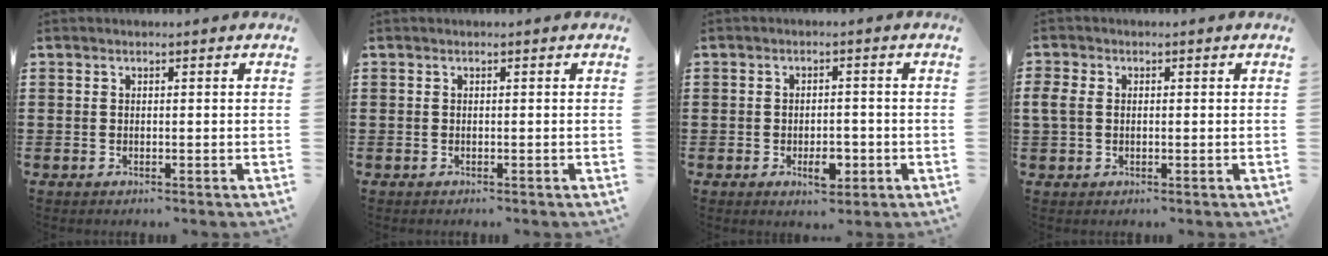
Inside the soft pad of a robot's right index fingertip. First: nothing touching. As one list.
[{"total": 0.0}, {"total": 4.1, "force": [-1.6, 2.1, 3.1], "torque": [-0.051, 0.005, -0.027]}, {"total": 2.3, "force": [0.2, 1.8, 1.5], "torque": [-0.048, 0.002, -0.003]}]